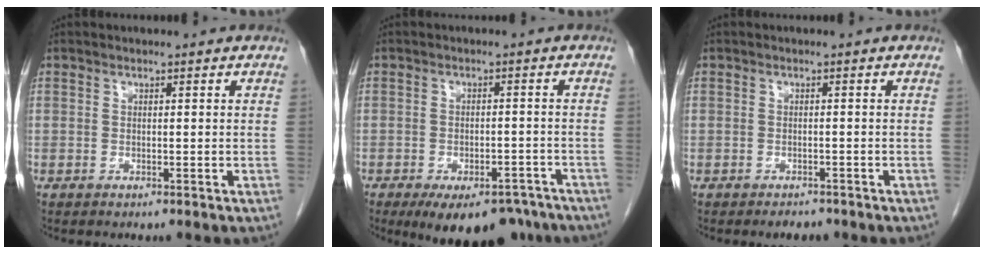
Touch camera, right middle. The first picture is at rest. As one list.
[{"total": 13.0, "force": [-9.8, 5.7, 6.3], "torque": [-0.085, -0.003, -0.126]}, {"total": 1.7, "force": [-1.4, 0.7, 0.5], "torque": [-0.013, -0.001, -0.016]}]